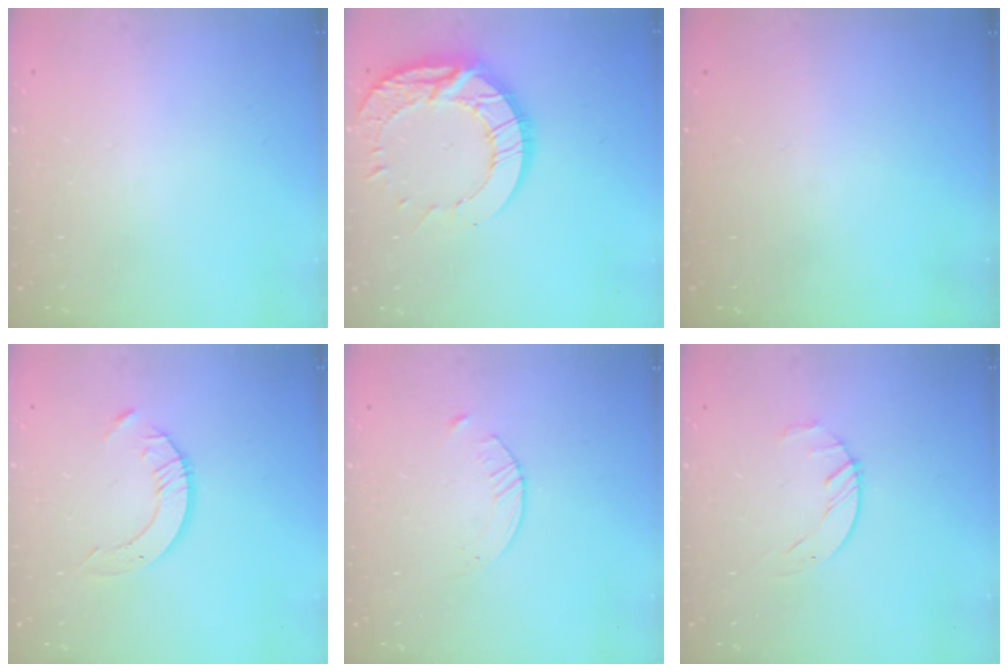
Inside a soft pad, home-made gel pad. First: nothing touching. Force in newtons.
{"total": 15.2, "press": 15.2, "slide": 1.2}
{"total": 0.0}
{"total": 4.2, "press": 4.2, "slide": 0.5}
{"total": 2.0, "press": 2.0, "slide": 0.3}
{"total": 2.1, "press": 2.1, "slide": 0.3}